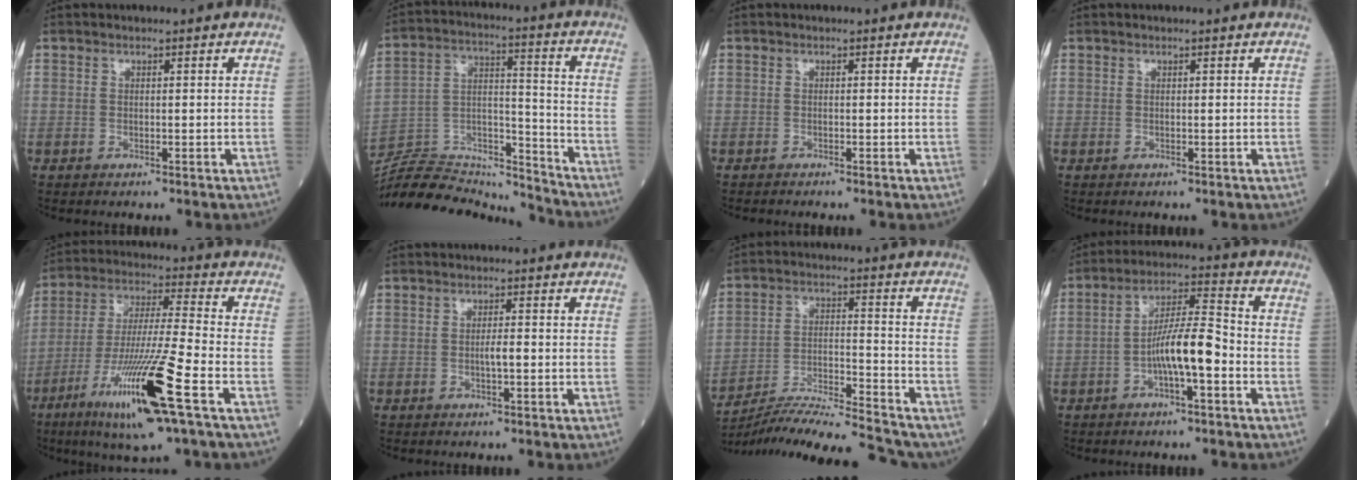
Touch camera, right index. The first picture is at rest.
{"total": 19.6, "force": [-19.2, 2.2, 3.4], "torque": [-0.075, 0.033, -0.312]}
{"total": 0.5, "force": [-0.5, 0.0, 0.0], "torque": [-0.003, -0.001, -0.013]}
{"total": 0.0}
{"total": 17.0, "force": [-7.9, 0.0, 15.0], "torque": [-0.305, -0.033, -0.146]}
{"total": 1.6, "force": [-0.3, 0.2, 1.6], "torque": [-0.029, 0.001, -0.007]}
{"total": 16.1, "force": [-15.2, 0.6, 5.2], "torque": [-0.114, 0.002, -0.252]}
{"total": 8.4, "force": [-2.6, 1.1, 7.9], "torque": [-0.148, 0.018, -0.049]}